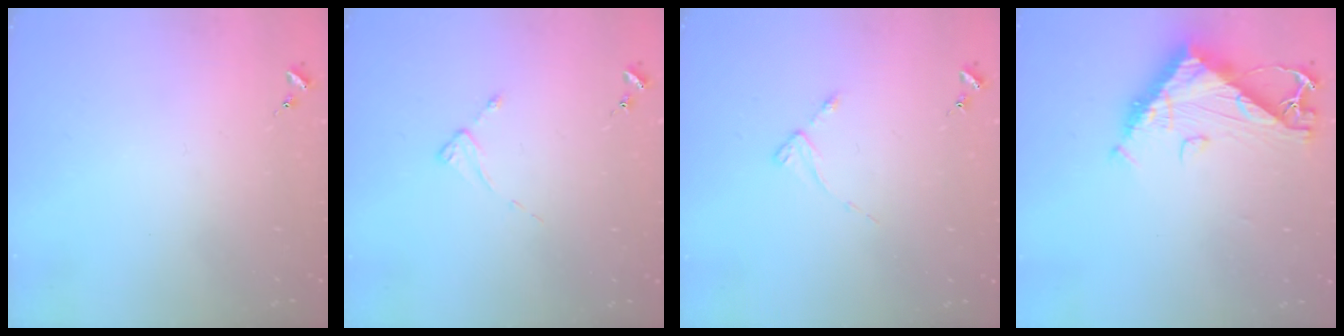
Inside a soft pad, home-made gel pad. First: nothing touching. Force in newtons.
{"total": 2.3, "press": 2.3, "slide": 0.3}
{"total": 2.8, "press": 2.8, "slide": 0.3}
{"total": 10.6, "press": 10.5, "slide": 1.1}